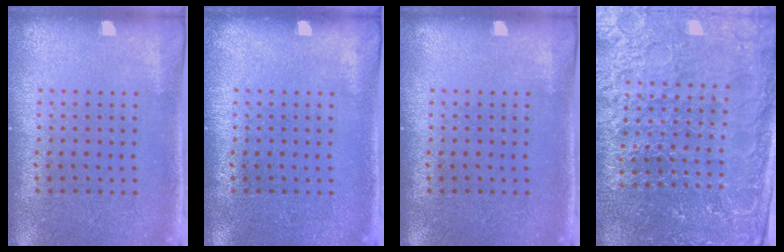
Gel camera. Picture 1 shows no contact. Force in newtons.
{"total": 0.0}
{"total": 0.0}
{"total": 4.9, "press": 4.5, "slide": 1.8}